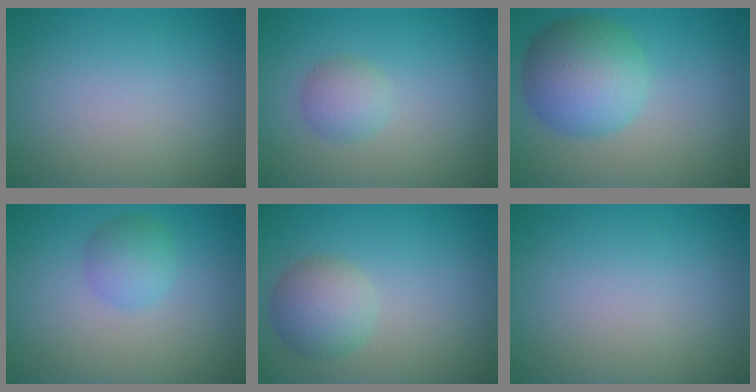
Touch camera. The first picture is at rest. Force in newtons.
{"total": 2.0, "press": 2.0, "slide": 0.1}
{"total": 6.8, "press": 6.8, "slide": 0.2}
{"total": 2.4, "press": 2.4, "slide": 0.1}
{"total": 2.8, "press": 2.8, "slide": 0.3}
{"total": 0.0}